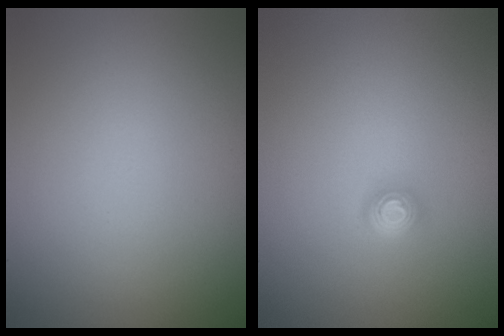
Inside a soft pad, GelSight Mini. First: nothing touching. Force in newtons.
{"total": 1.6, "press": 1.2, "slide": 1.0}